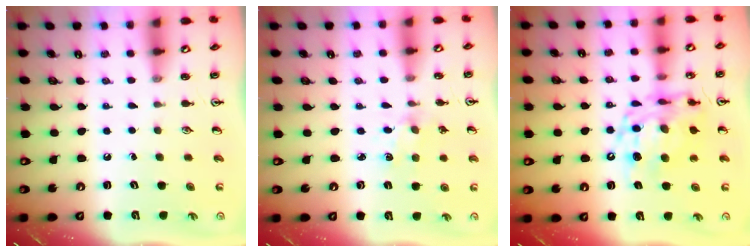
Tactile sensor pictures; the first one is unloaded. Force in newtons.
{"total": 1.3, "press": 1.2, "slide": 0.2}
{"total": 13.5, "press": 13.5, "slide": 1.1}